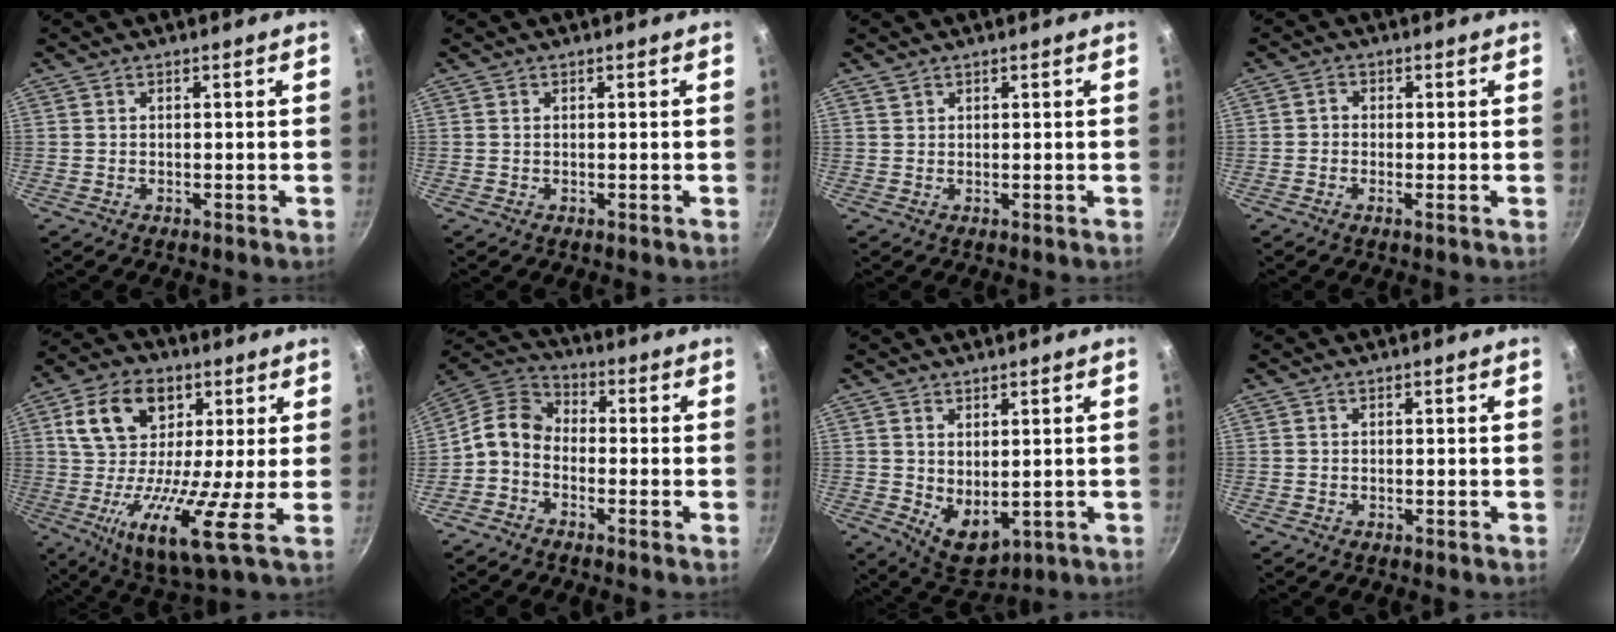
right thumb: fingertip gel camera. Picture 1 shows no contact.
{"total": 0.0}
{"total": 0.9, "force": [0.7, 0.6, 0.2], "torque": [-0.001, 0.001, 0.013]}
{"total": 1.5, "force": [-0.4, 0.9, 1.2], "torque": [-0.031, 0.006, -0.018]}
{"total": 17.7, "force": [3.0, 8.9, 15.0], "torque": [-0.253, -0.011, 0.028]}
{"total": 7.9, "force": [-2.4, 5.8, 4.8], "torque": [-0.092, 0.048, -0.070]}
{"total": 6.9, "force": [1.0, 4.2, 5.4], "torque": [-0.067, -0.025, 0.033]}
{"total": 0.0}